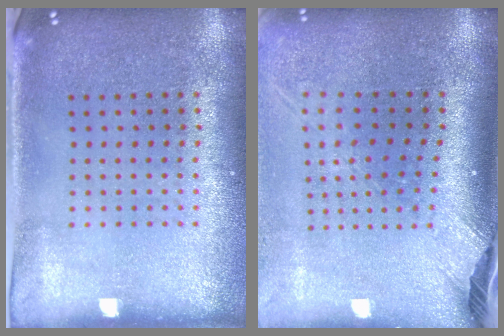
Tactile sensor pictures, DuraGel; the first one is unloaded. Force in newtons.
{"total": 2.6, "press": 1.8, "slide": 1.8}